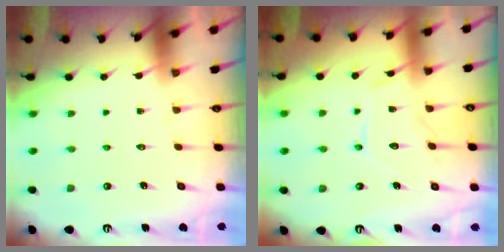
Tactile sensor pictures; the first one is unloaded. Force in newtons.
{"total": 11.5, "press": 11.5, "slide": 1.1}